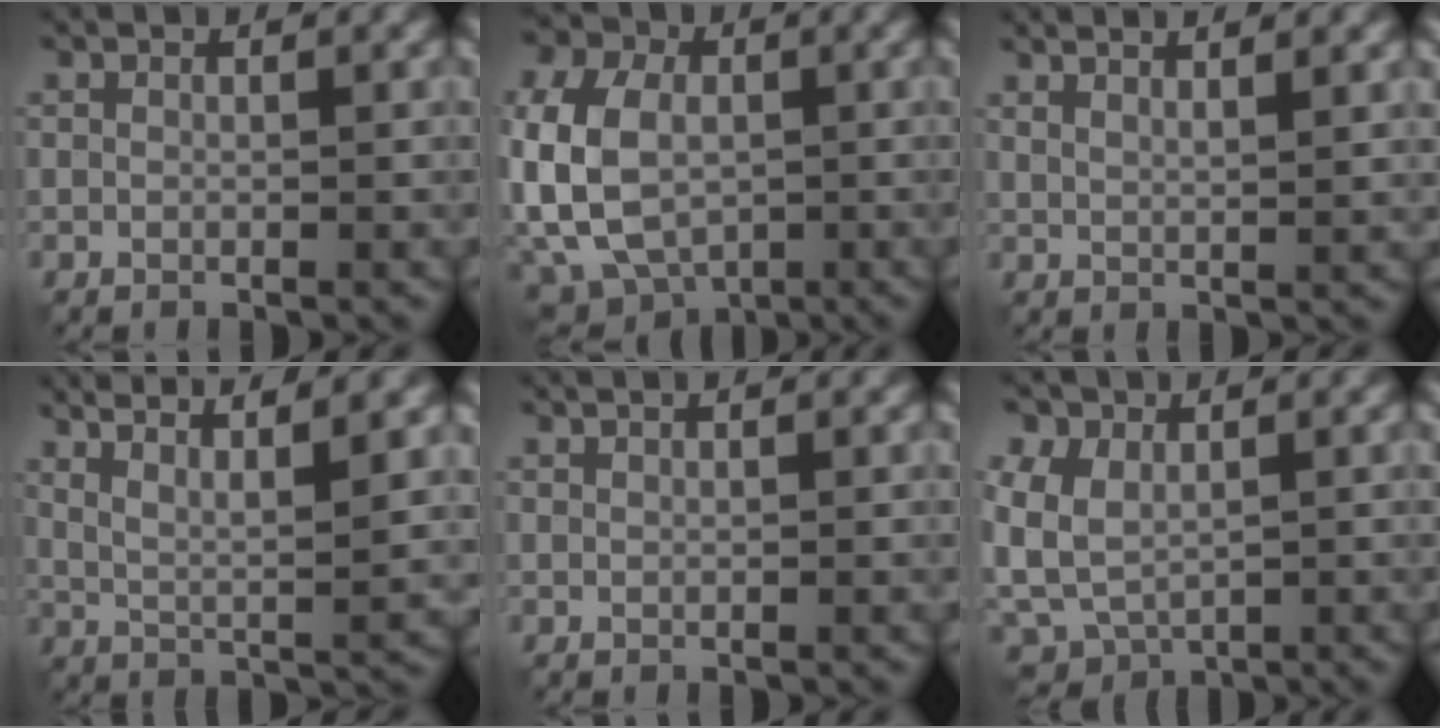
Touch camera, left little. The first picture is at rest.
{"total": 13.7, "force": [-1.2, 9.9, 9.4], "torque": [-0.200, 0.006, -0.042]}
{"total": 3.6, "force": [2.7, 0.9, 2.3], "torque": [-0.017, 0.013, 0.024]}
{"total": 6.7, "force": [4.3, 1.2, 5.0], "torque": [-0.091, 0.006, 0.069]}
{"total": 1.0, "force": [0.8, 0.3, 0.6], "torque": [-0.003, 0.002, 0.004]}
{"total": 5.1, "force": [1.0, 3.4, 3.7], "torque": [-0.080, 0.003, 0.007]}